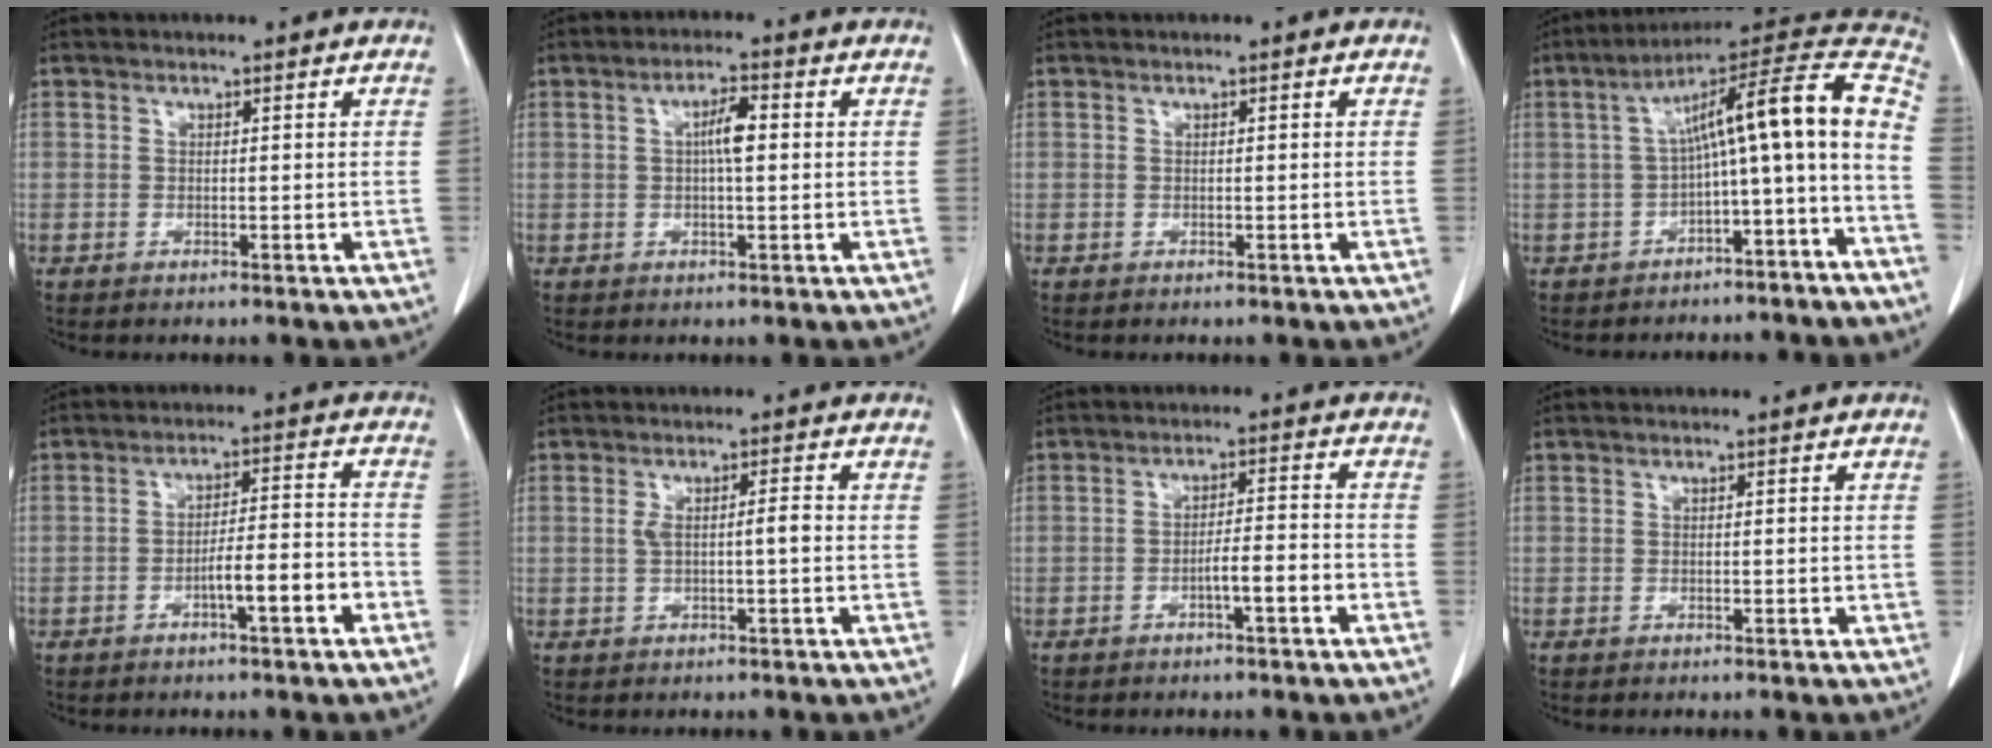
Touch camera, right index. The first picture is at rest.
{"total": 3.9, "force": [0.4, 0.7, 3.8], "torque": [-0.068, 0.007, 0.005]}
{"total": 0.0}
{"total": 16.4, "force": [-3.7, 1.7, 15.9], "torque": [-0.196, 0.068, -0.051]}
{"total": 6.8, "force": [-3.3, 0.6, 5.9], "torque": [-0.094, 0.016, -0.048]}
{"total": 3.1, "force": [-0.1, 0.4, 3.0], "torque": [-0.059, 0.007, 0.001]}
{"total": 4.4, "force": [-2.1, 0.3, 3.9], "torque": [-0.058, 0.009, -0.032]}
{"total": 0.0}